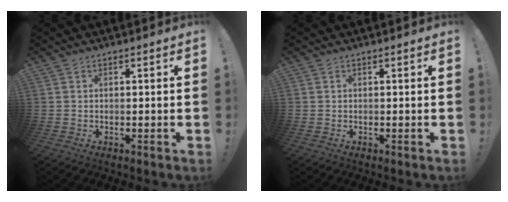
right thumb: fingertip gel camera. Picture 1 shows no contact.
{"total": 0.0}